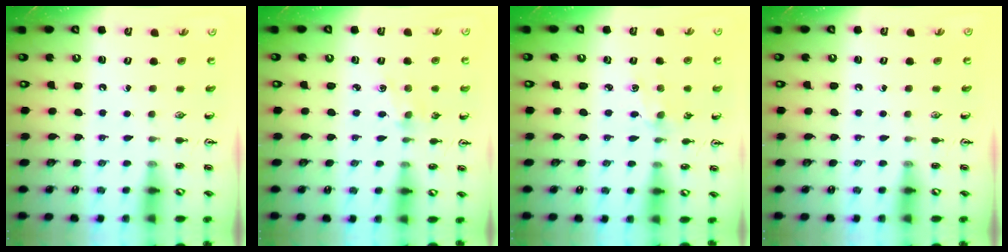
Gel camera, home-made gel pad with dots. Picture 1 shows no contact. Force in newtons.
{"total": 3.8, "press": 3.8, "slide": 0.5}
{"total": 3.3, "press": 3.3, "slide": 0.4}
{"total": 0.0}